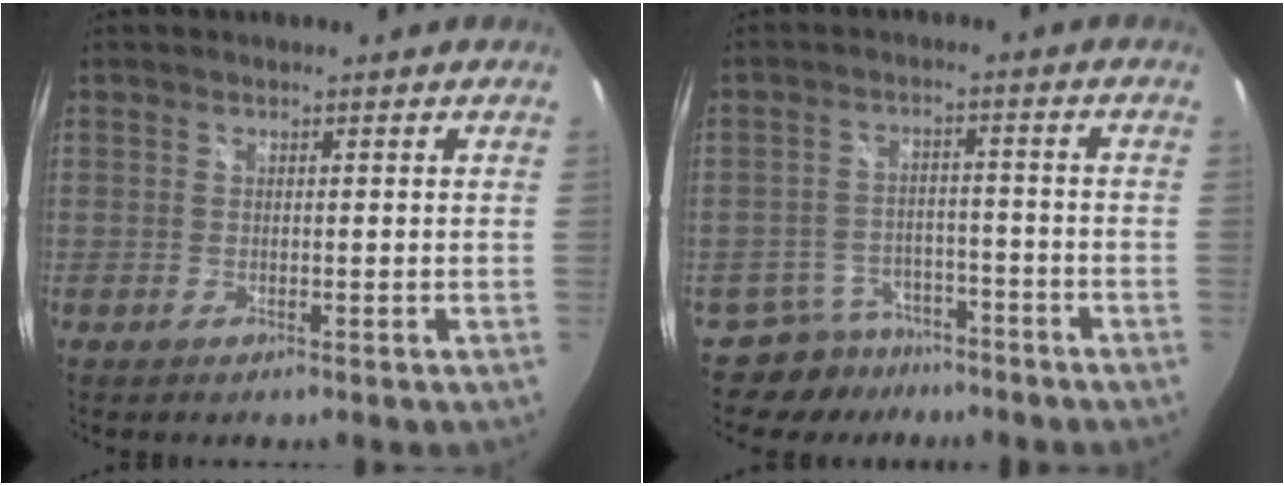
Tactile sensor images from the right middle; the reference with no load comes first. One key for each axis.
{"total": 7.8, "fx": -6.5, "fy": 4.4, "fz": 0.4, "tx": -0.022, "ty": 0.016, "tz": -0.093}